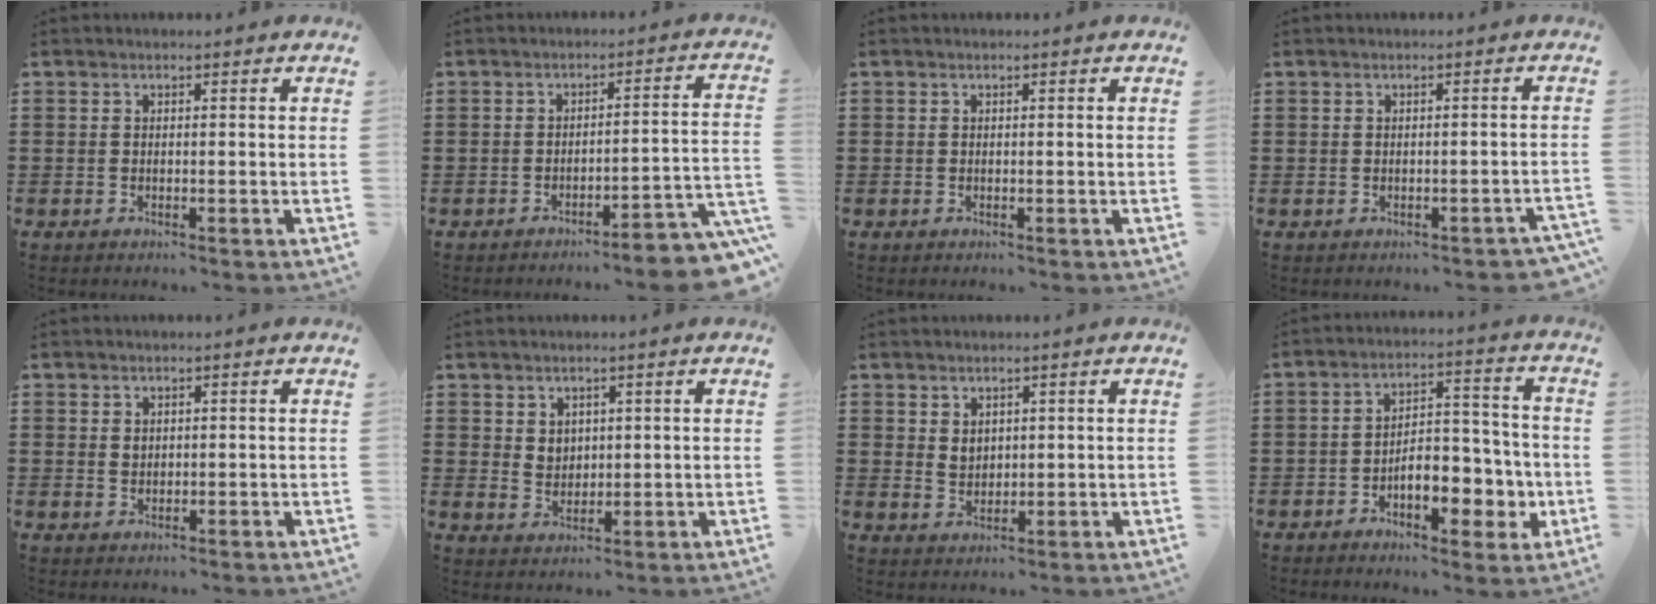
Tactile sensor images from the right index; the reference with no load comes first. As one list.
[{"total": 4.3, "force": [-4.0, 0.1, 1.7], "torque": [-0.030, -0.011, -0.081]}, {"total": 0.0}, {"total": 1.1, "force": [-0.9, 0.6, 0.1], "torque": [-0.006, 0.001, -0.019]}, {"total": 1.0, "force": [0.3, 0.7, 0.6], "torque": [-0.015, 0.001, 0.007]}, {"total": 2.6, "force": [1.5, 2.0, 0.6], "torque": [-0.021, 0.005, 0.030]}, {"total": 2.2, "force": [1.2, 1.6, 1.0], "torque": [-0.026, 0.003, 0.023]}, {"total": 7.9, "force": [-3.2, 4.3, 5.8], "torque": [-0.074, 0.006, -0.059]}]